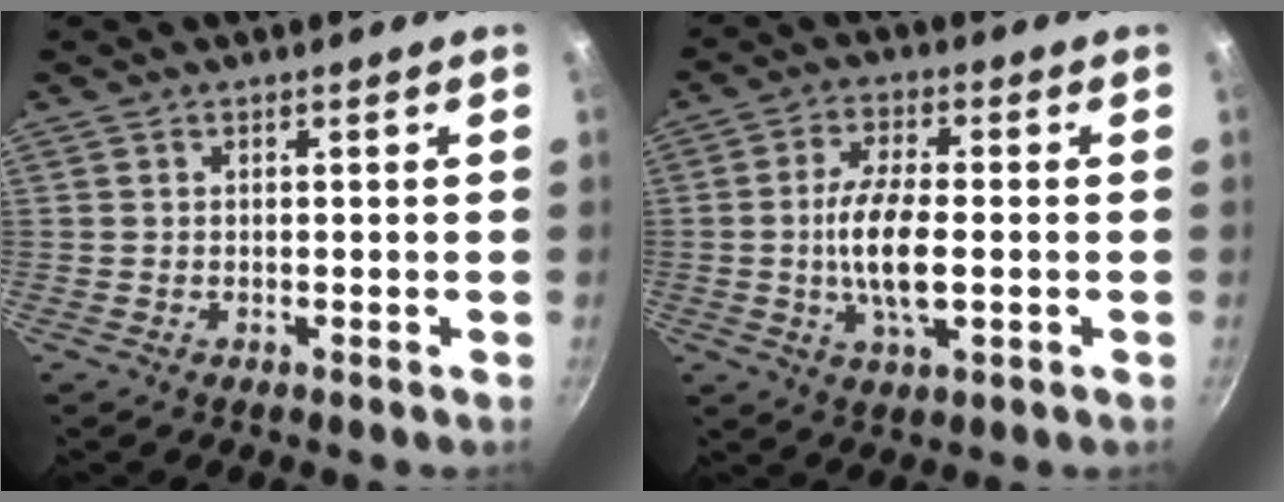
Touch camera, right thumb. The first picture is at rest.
{"total": 10.2, "force": [-1.1, 3.6, 9.4], "torque": [-0.182, 0.007, -0.024]}